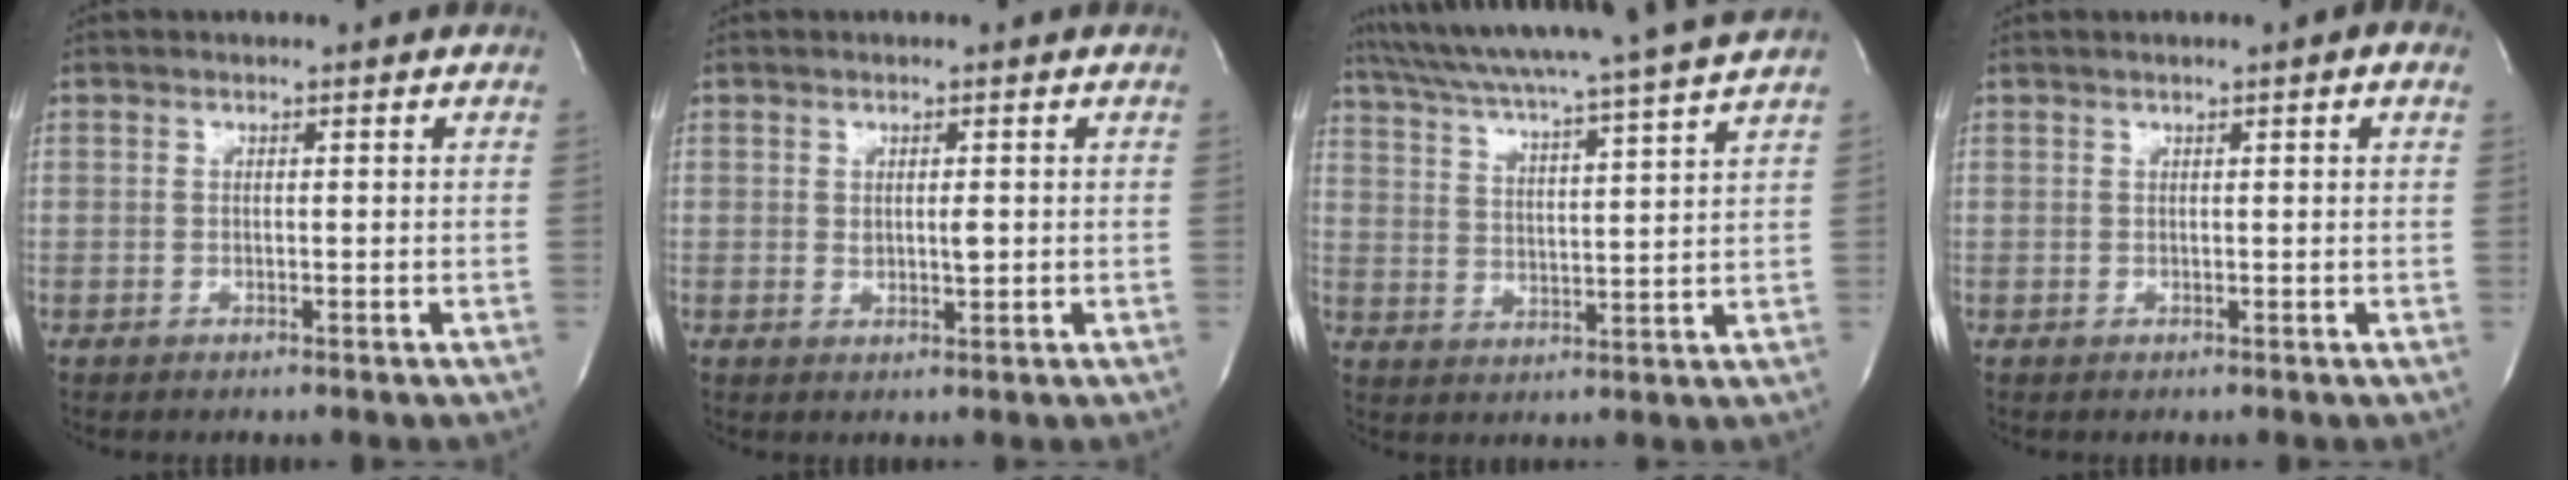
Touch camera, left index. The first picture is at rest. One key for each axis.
{"total": 1.8, "fx": 0.2, "fy": 0.7, "fz": 1.6, "tx": -0.028, "ty": -0.004, "tz": 0.007}
{"total": 18.0, "fx": 16.0, "fy": -2.3, "fz": 8.1, "tx": -0.147, "ty": -0.021, "tz": 0.233}
{"total": 2.3, "fx": 1.1, "fy": 0.2, "fz": 2.0, "tx": -0.034, "ty": 0.010, "tz": 0.014}